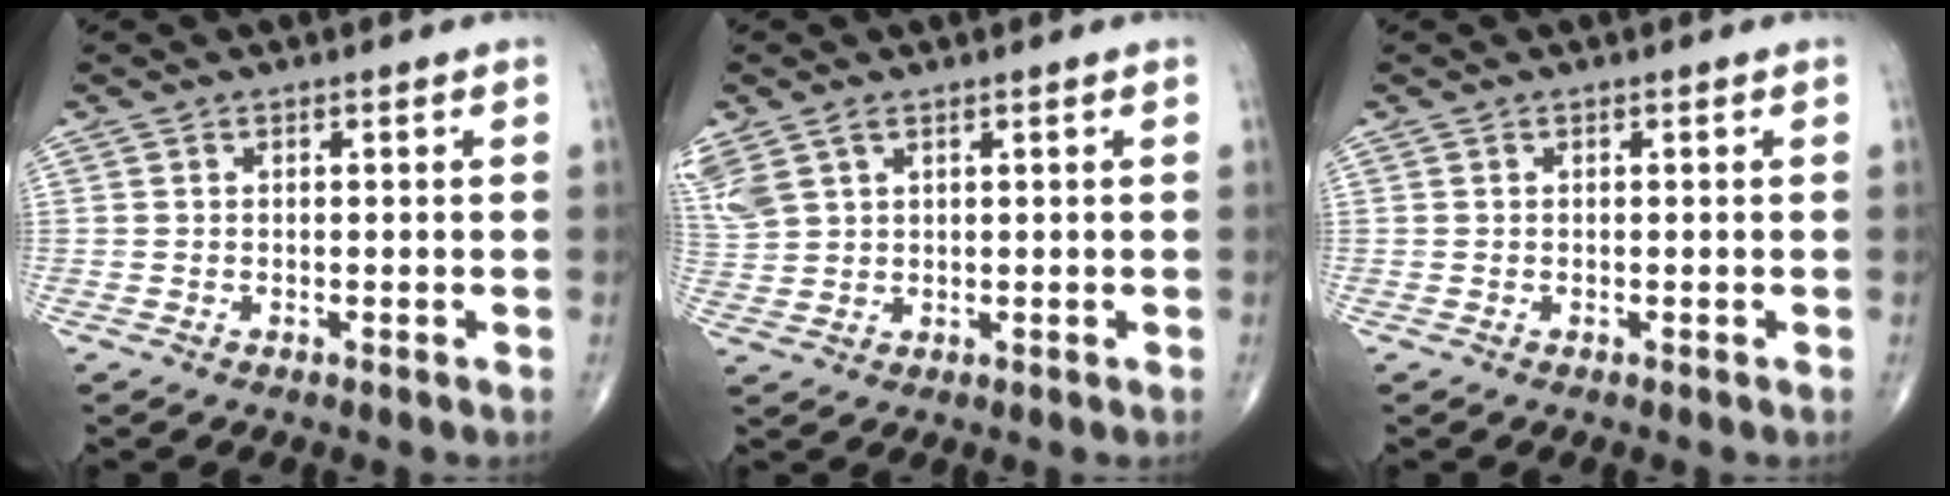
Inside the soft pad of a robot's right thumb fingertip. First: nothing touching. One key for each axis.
{"total": 8.6, "fx": 4.2, "fy": 5.4, "fz": 5.2, "tx": -0.147, "ty": 0.007, "tz": 0.093}
{"total": 0.0}